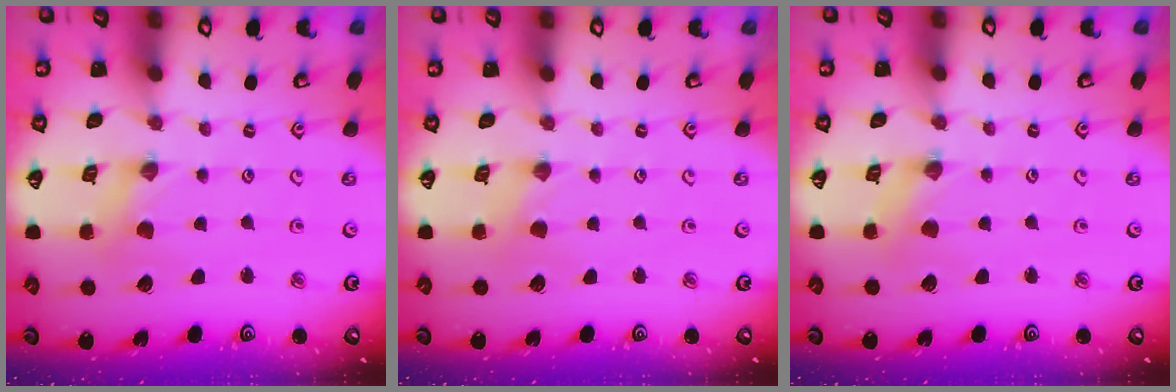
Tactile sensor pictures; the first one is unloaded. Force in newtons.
{"total": 0.0}
{"total": 0.0}